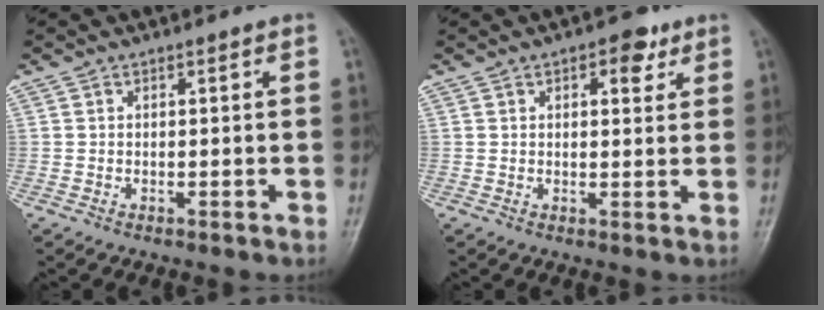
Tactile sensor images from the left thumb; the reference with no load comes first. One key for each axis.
{"total": 4.7, "fx": 2.5, "fy": 2.4, "fz": 3.2, "tx": -0.025, "ty": -0.007, "tz": 0.027}